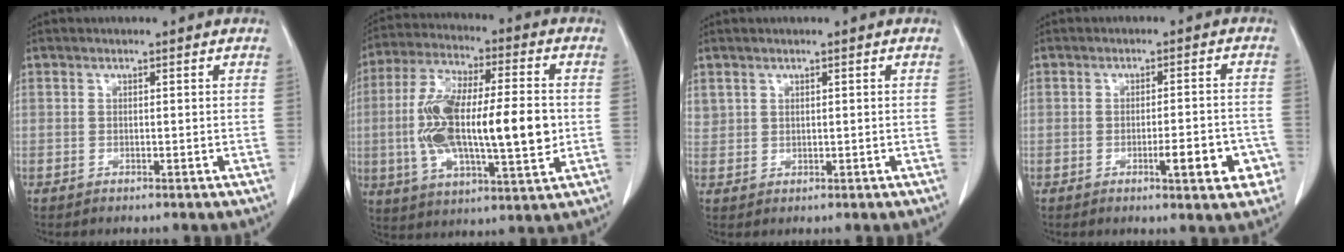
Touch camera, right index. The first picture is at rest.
{"total": 19.3, "force": [-0.9, 5.3, 18.6], "torque": [-0.357, 0.005, -0.015]}
{"total": 1.6, "force": [1.1, 1.1, 0.3], "torque": [-0.002, 0.005, 0.024]}
{"total": 7.0, "force": [-2.7, 1.4, 6.3], "torque": [-0.079, 0.002, -0.031]}